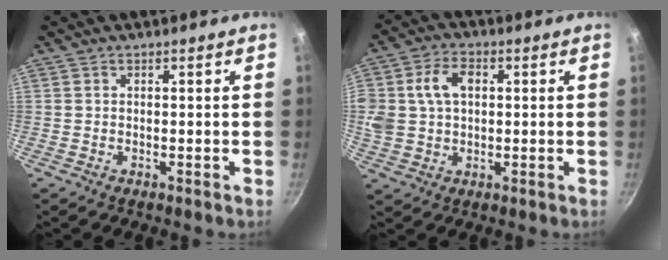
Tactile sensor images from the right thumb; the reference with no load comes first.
{"total": 12.2, "force": [2.3, 9.1, 7.7], "torque": [-0.157, 0.023, 0.039]}